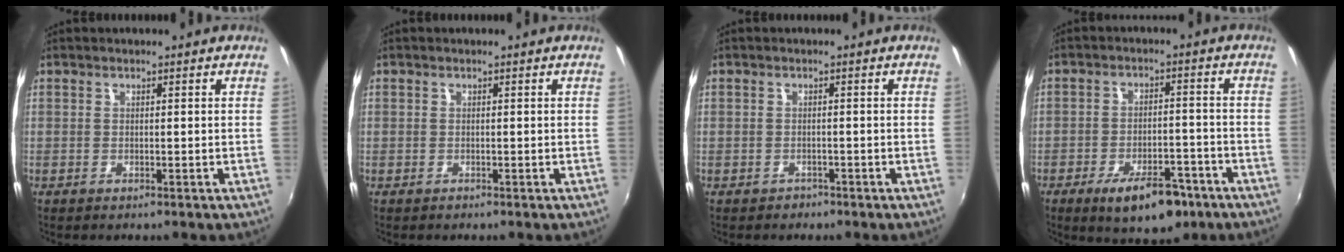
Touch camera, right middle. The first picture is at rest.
{"total": 0.7, "force": [-0.4, 0.5, 0.0], "torque": [-0.001, 0.001, -0.004]}
{"total": 1.7, "force": [-1.0, 1.4, 0.0], "torque": [-0.004, 0.005, -0.013]}
{"total": 10.6, "force": [-6.7, 4.4, 6.9], "torque": [-0.121, 0.001, -0.090]}